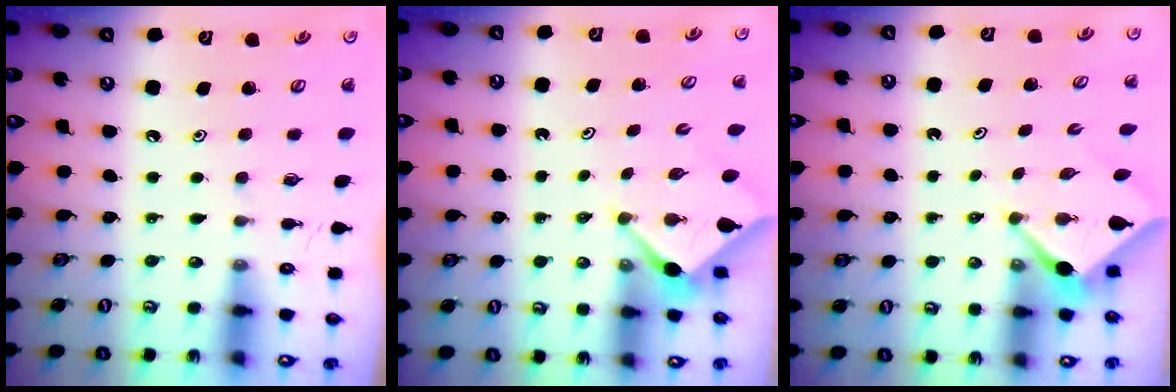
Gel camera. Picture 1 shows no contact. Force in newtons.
{"total": 3.0, "press": 2.9, "slide": 0.3}
{"total": 2.5, "press": 2.5, "slide": 0.3}